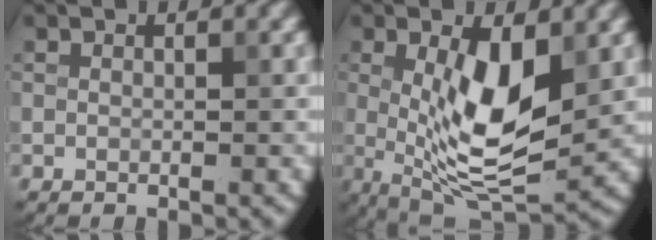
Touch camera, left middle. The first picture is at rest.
{"total": 8.5, "force": [0.7, 3.1, 7.9], "torque": [-0.146, -0.012, 0.014]}